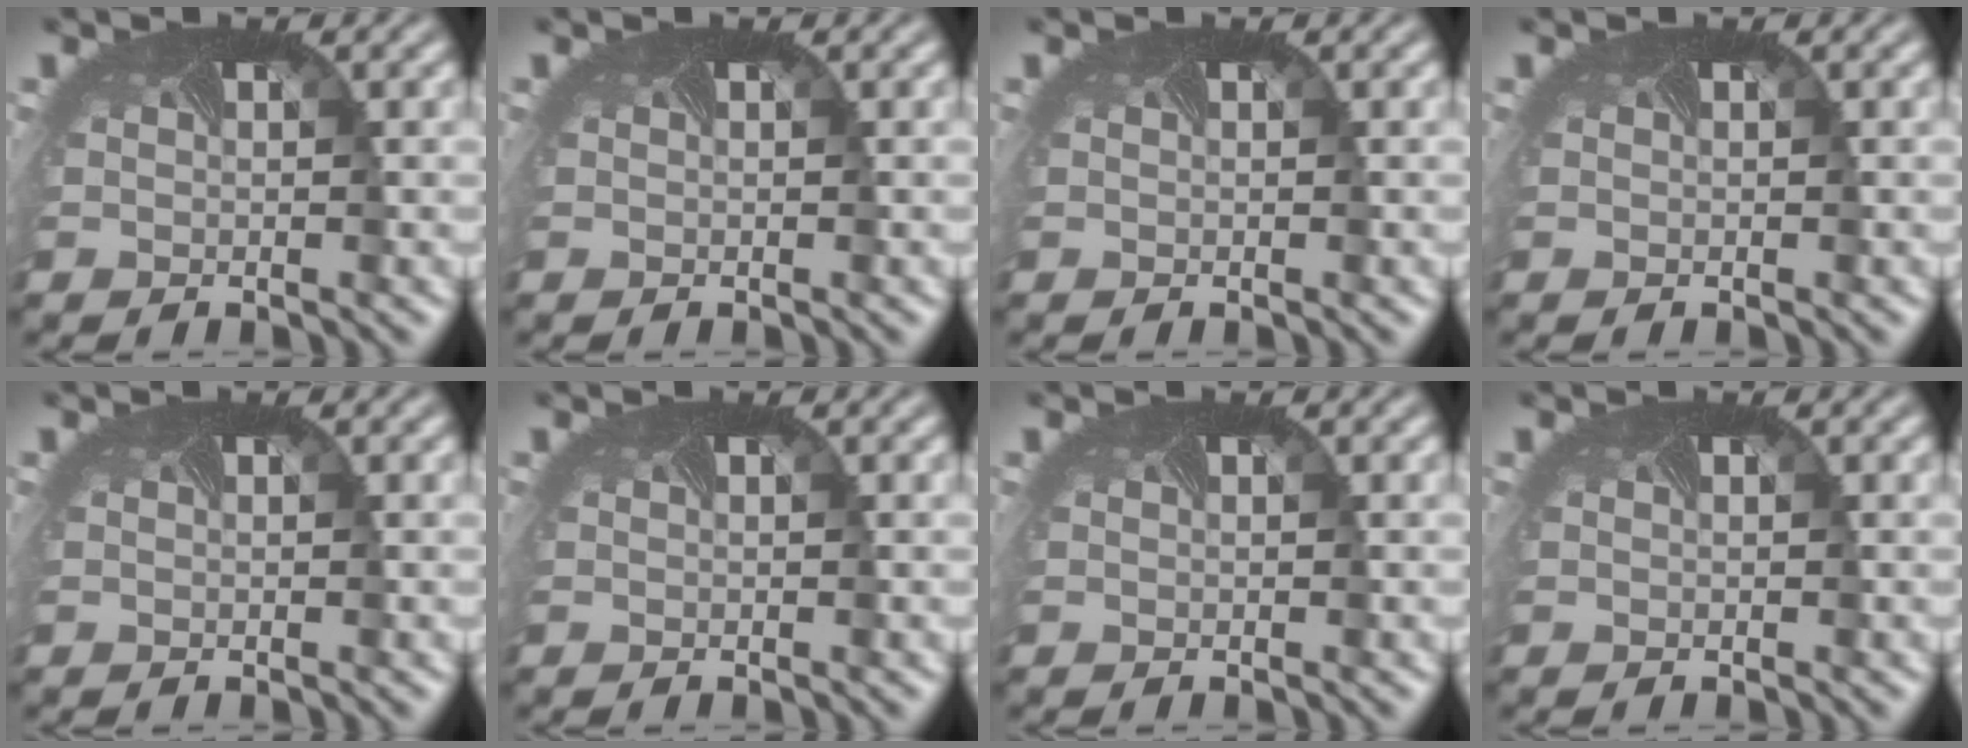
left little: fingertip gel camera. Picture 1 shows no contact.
{"total": 0.0}
{"total": 0.0}
{"total": 0.0}
{"total": 0.0}
{"total": 0.0}
{"total": 0.0}
{"total": 0.0}